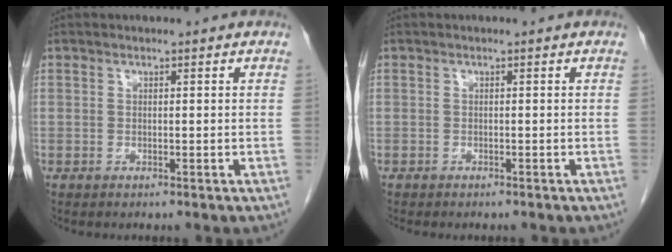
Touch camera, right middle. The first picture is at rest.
{"total": 1.9, "force": [-1.6, 0.5, 0.8], "torque": [-0.018, -0.004, -0.018]}